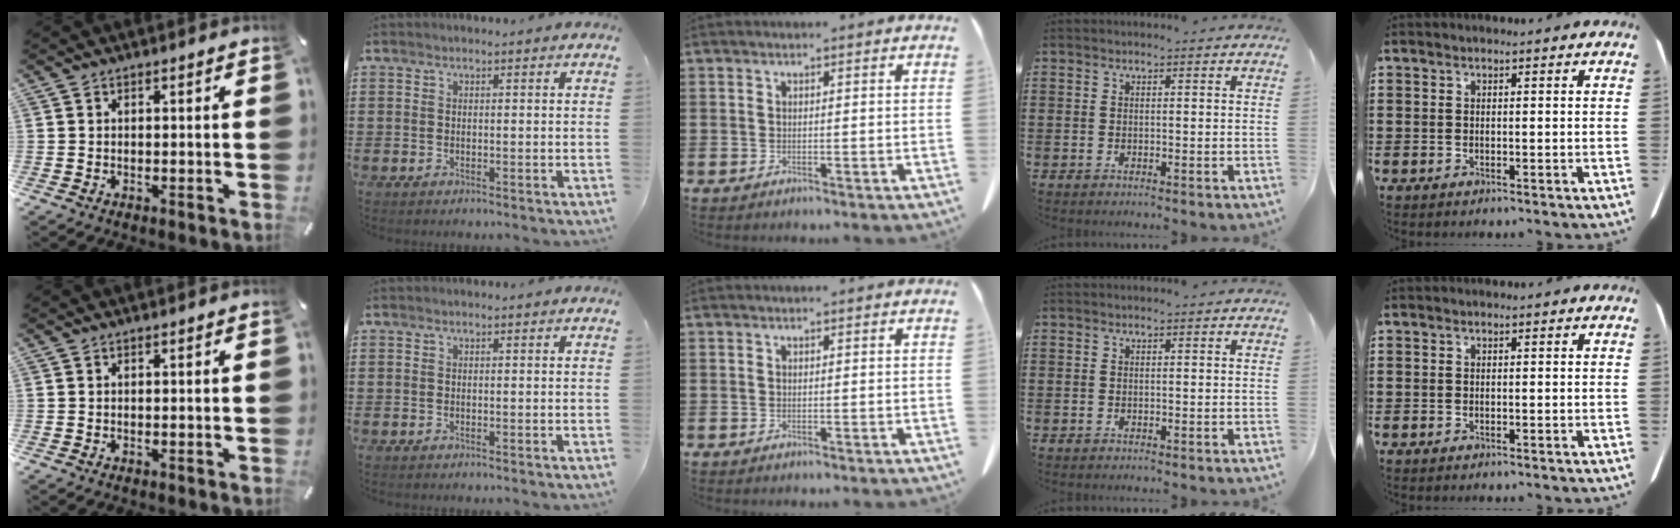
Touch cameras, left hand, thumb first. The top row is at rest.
{}